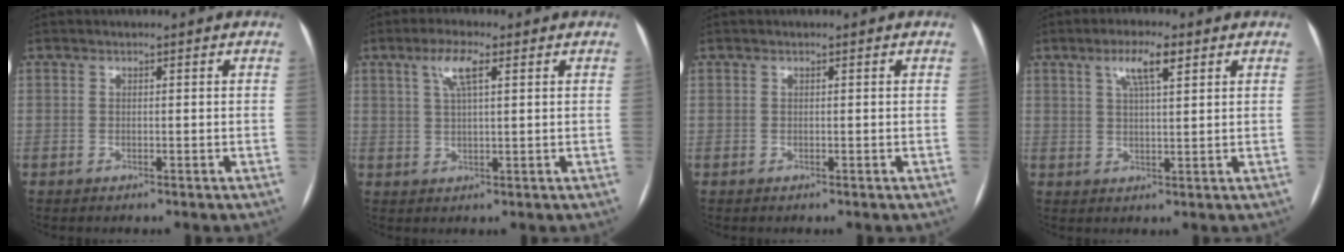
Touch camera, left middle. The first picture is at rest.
{"total": 4.6, "force": [2.1, 0.8, 4.0], "torque": [-0.084, 0.011, 0.042]}
{"total": 0.0}
{"total": 5.4, "force": [2.8, 0.9, 4.5], "torque": [-0.086, 0.009, 0.048]}